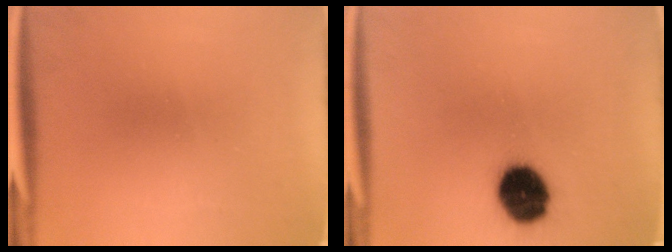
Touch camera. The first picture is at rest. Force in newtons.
{"total": 12.2}